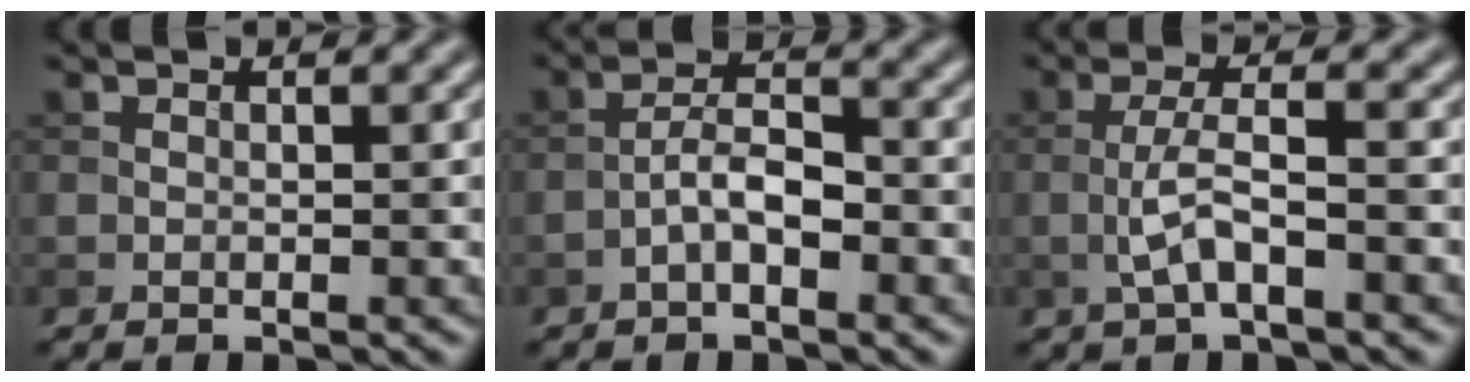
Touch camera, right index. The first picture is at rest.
{"total": 3.1, "force": [-1.4, 1.1, 2.5], "torque": [-0.046, 0.011, -0.032]}
{"total": 3.5, "force": [-1.1, 0.8, 3.2], "torque": [-0.066, 0.008, -0.027]}